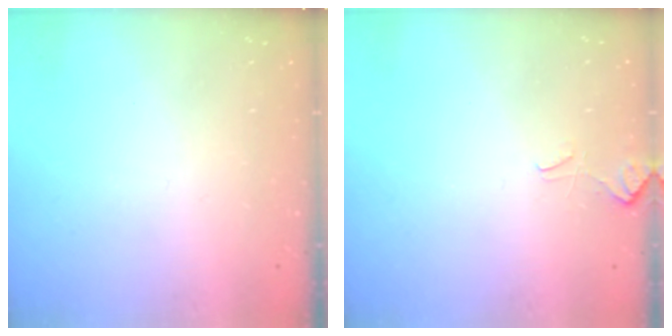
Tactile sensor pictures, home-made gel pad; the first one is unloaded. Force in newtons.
{"total": 2.6, "press": 2.5, "slide": 0.8}